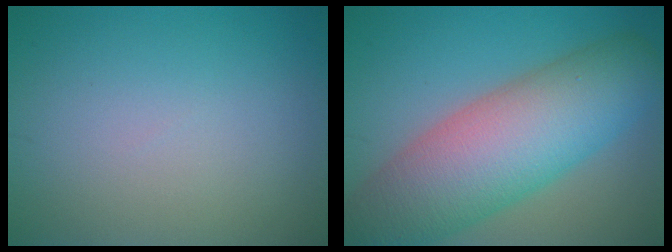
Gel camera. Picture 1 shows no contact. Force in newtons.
{"total": 11.6, "press": 11.6, "slide": 0.3}